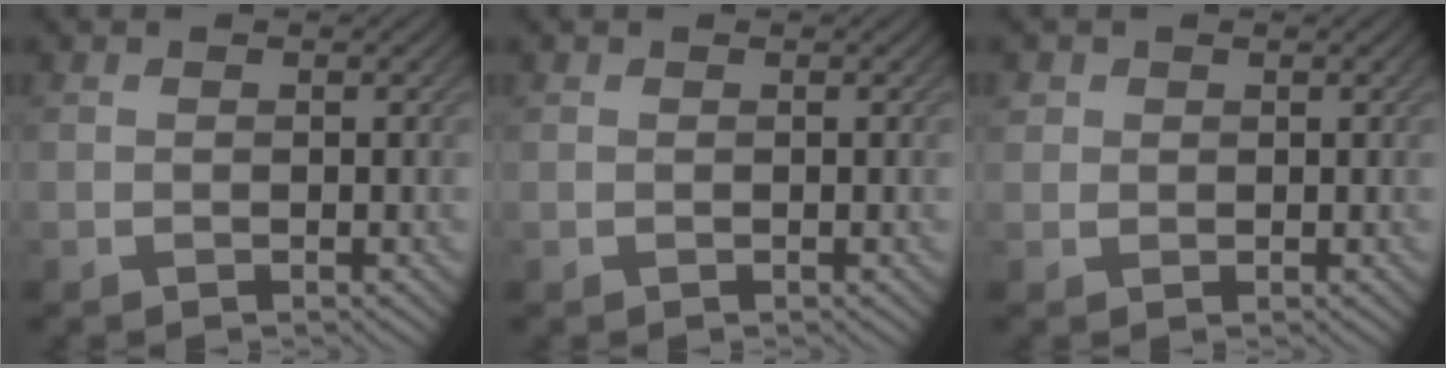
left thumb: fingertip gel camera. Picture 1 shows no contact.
{"total": 0.0}
{"total": 1.5, "force": [0.6, 1.3, 0.2], "torque": [-0.001, 0.002, 0.007]}